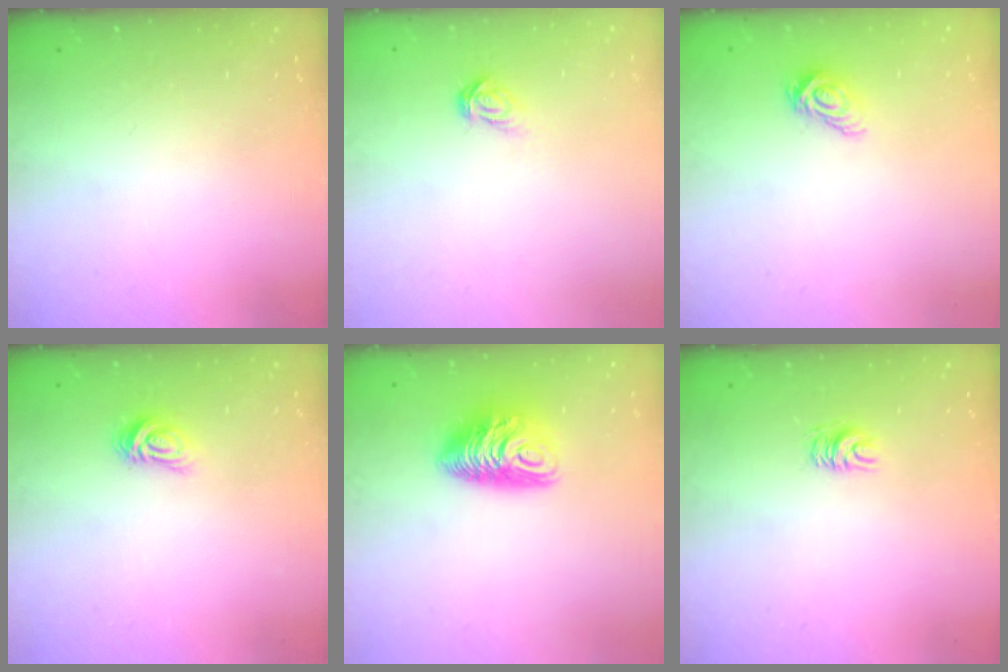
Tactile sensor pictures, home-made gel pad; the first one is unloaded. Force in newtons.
{"total": 3.5, "press": 3.5, "slide": 0.4}
{"total": 7.5, "press": 7.5, "slide": 0.3}
{"total": 5.1, "press": 5.1, "slide": 0.5}
{"total": 10.6, "press": 10.6, "slide": 0.7}
{"total": 4.5, "press": 4.4, "slide": 0.5}